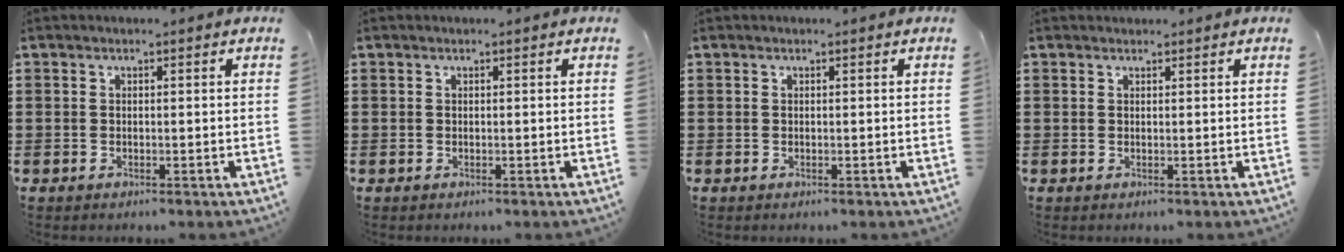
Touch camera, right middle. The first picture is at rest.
{"total": 0.0}
{"total": 0.0}
{"total": 0.6, "force": [0.5, 0.3, -0.1], "torque": [0.008, -0.002, 0.007]}